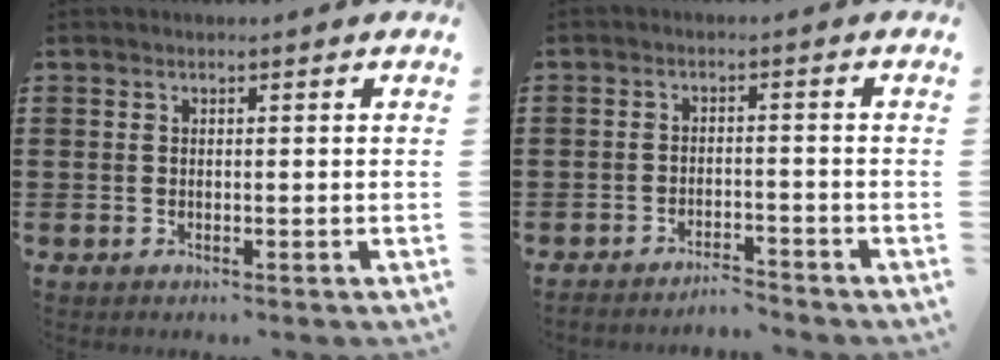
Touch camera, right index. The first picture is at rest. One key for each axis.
{"total": 3.1, "fx": -3.0, "fy": 0.1, "fz": -0.2, "tx": -0.005, "ty": 0.001, "tz": -0.066}